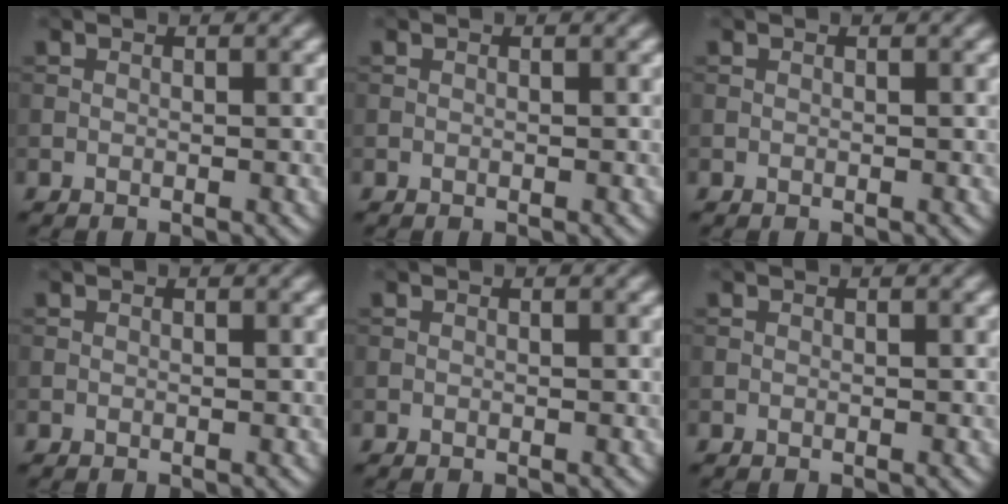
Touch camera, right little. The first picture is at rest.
{"total": 0.0}
{"total": 0.0}
{"total": 0.0}
{"total": 0.0}
{"total": 0.0}